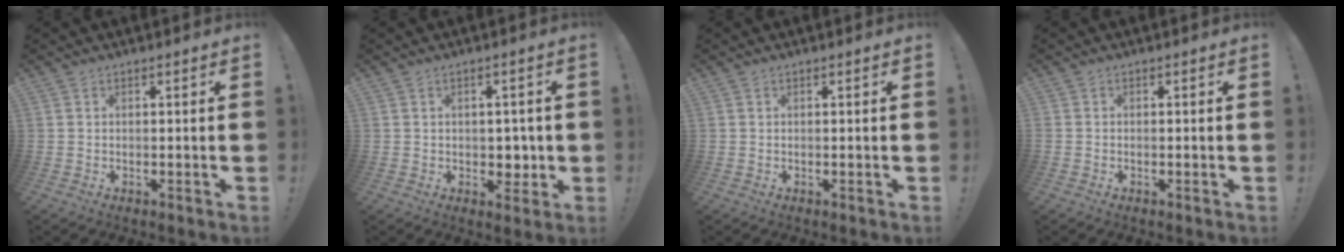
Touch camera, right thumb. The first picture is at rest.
{"total": 4.7, "force": [0.1, 4.1, 2.2], "torque": [-0.014, -0.002, 0.001]}
{"total": 0.0}
{"total": 0.8, "force": [-0.6, 0.5, 0.2], "torque": [-0.004, 0.003, -0.011]}